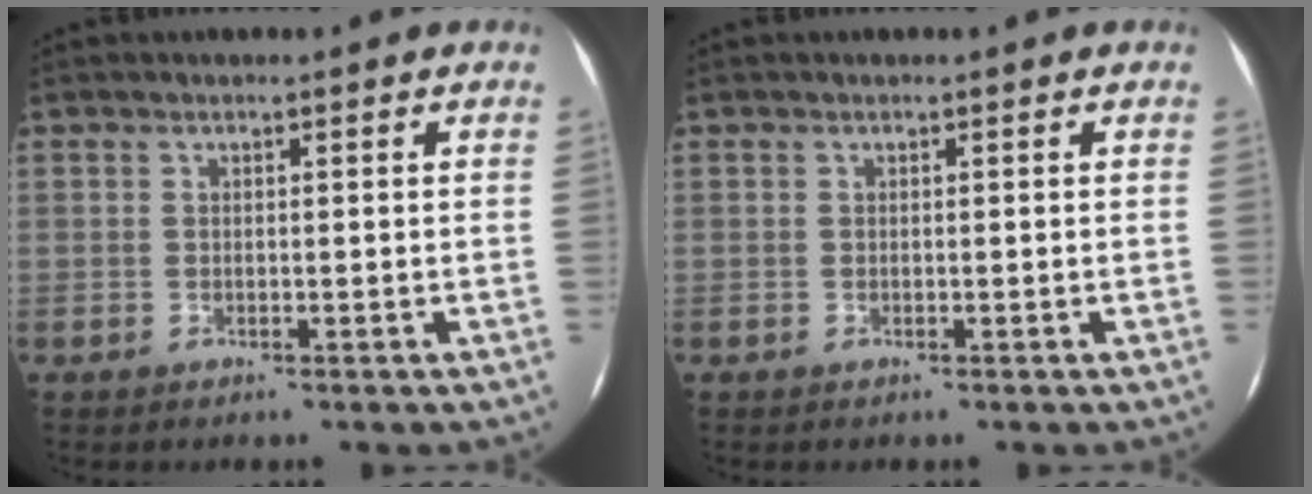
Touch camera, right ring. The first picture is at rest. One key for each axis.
{"total": 0.0}